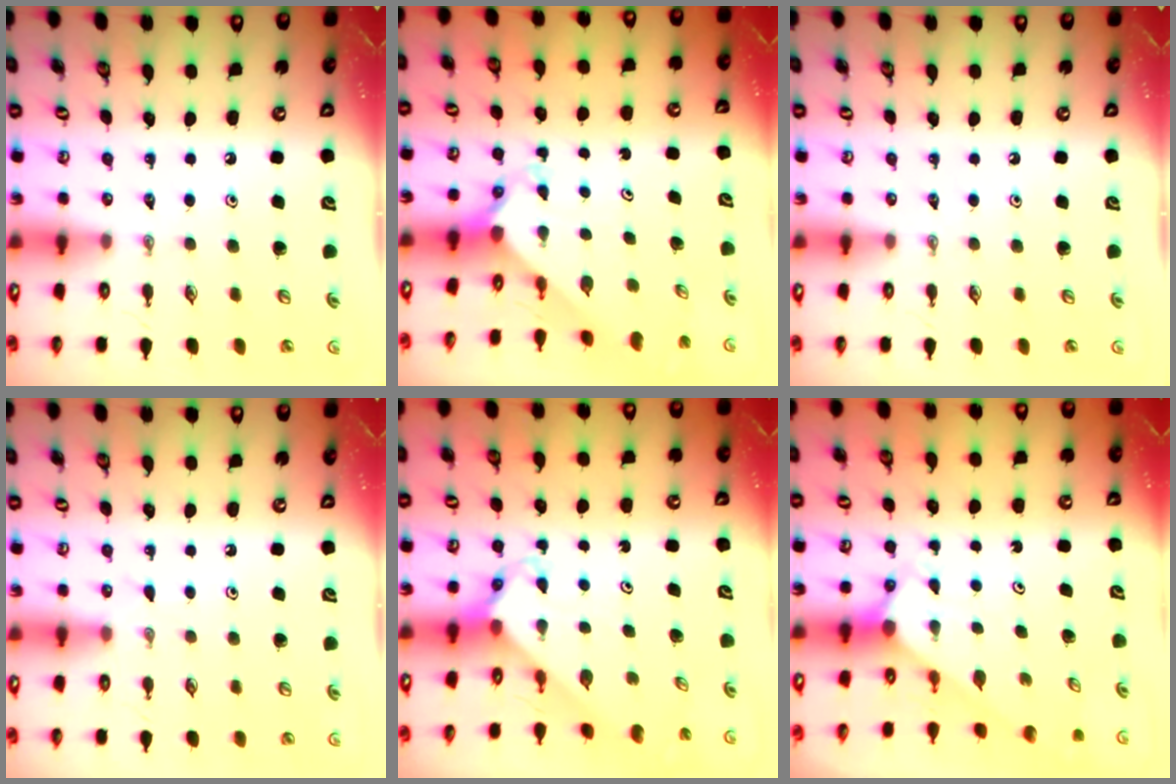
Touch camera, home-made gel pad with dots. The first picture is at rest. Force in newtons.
{"total": 2.4, "press": 2.4, "slide": 0.2}
{"total": 0.0}
{"total": 3.3, "press": 3.2, "slide": 0.3}
{"total": 2.7, "press": 2.7, "slide": 0.3}
{"total": 2.5, "press": 2.5, "slide": 0.3}